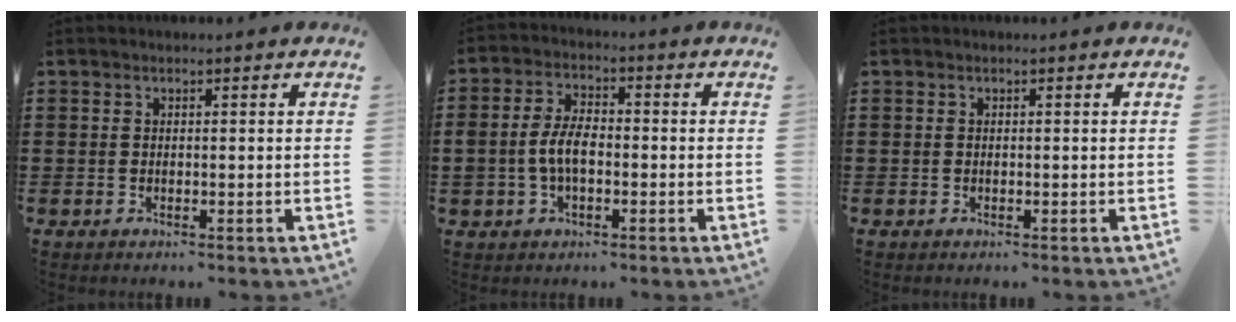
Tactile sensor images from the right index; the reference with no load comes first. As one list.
[{"total": 5.6, "force": [-1.0, 3.1, 4.5], "torque": [-0.110, -0.001, -0.025]}, {"total": 0.0}]